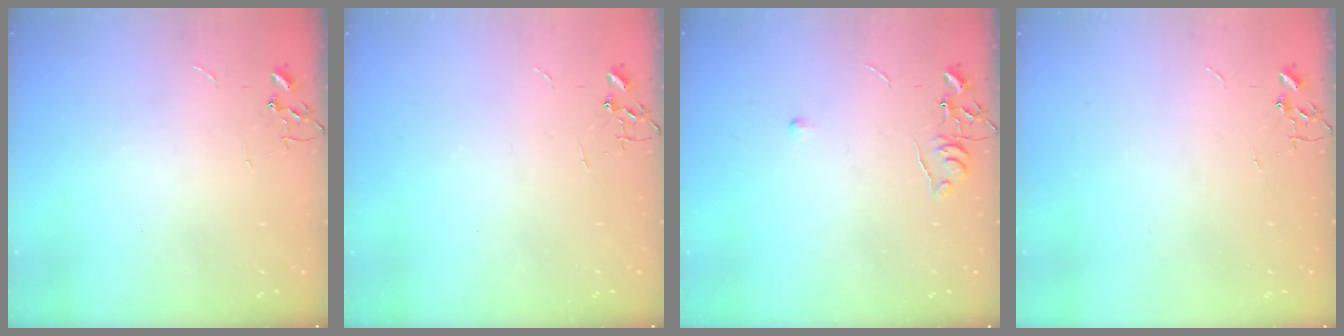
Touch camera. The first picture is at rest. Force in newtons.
{"total": 0.0}
{"total": 5.5, "press": 5.4, "slide": 0.8}
{"total": 0.0}